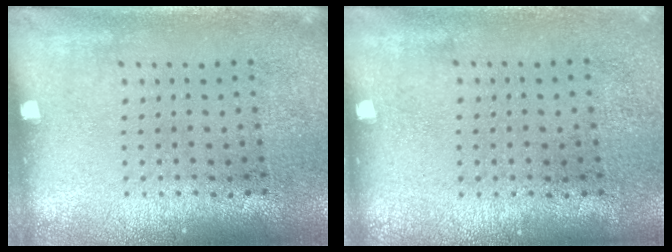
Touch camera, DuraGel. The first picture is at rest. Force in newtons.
{"total": 0.0}